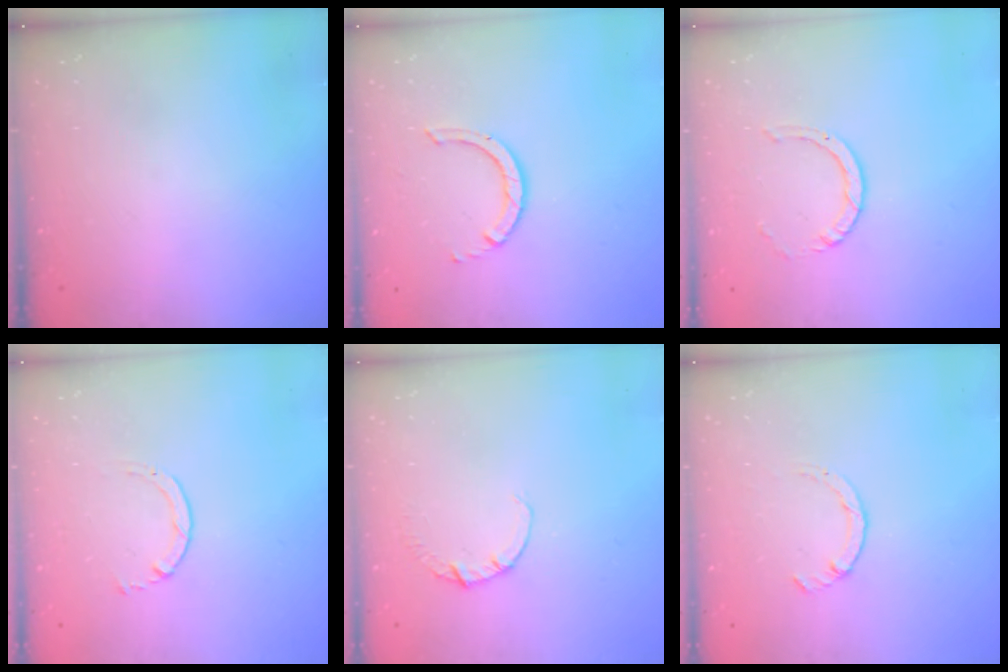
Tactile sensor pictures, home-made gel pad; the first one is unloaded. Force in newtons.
{"total": 3.5, "press": 3.5, "slide": 0.3}
{"total": 4.1, "press": 4.1, "slide": 0.4}
{"total": 1.7, "press": 1.6, "slide": 0.2}
{"total": 1.9, "press": 1.9, "slide": 0.3}
{"total": 2.2, "press": 2.1, "slide": 0.4}